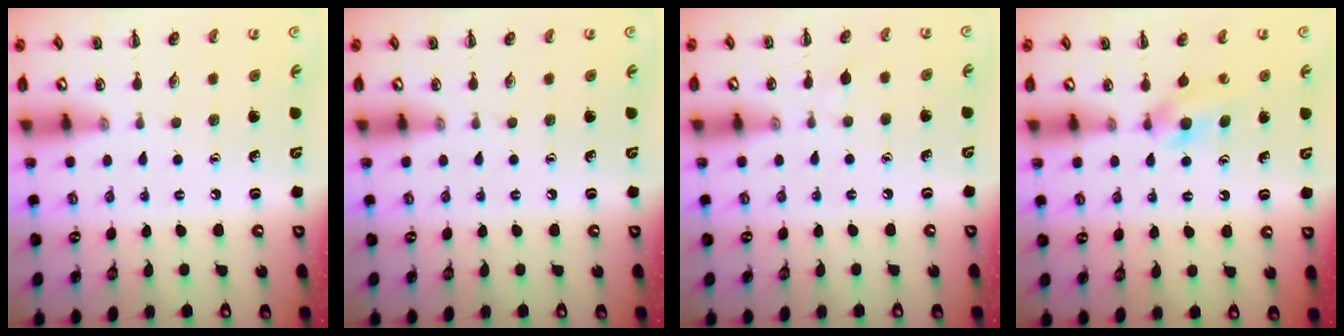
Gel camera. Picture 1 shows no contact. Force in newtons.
{"total": 0.0}
{"total": 2.8, "press": 2.6, "slide": 0.8}
{"total": 4.5, "press": 4.2, "slide": 1.5}